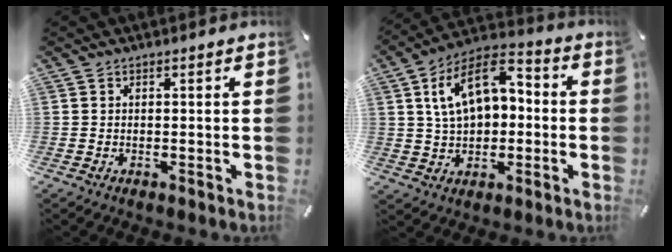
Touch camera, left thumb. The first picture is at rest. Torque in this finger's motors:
{"motor_torque": [2.22, 2.78, 0.47, -0.08, 0.20]}